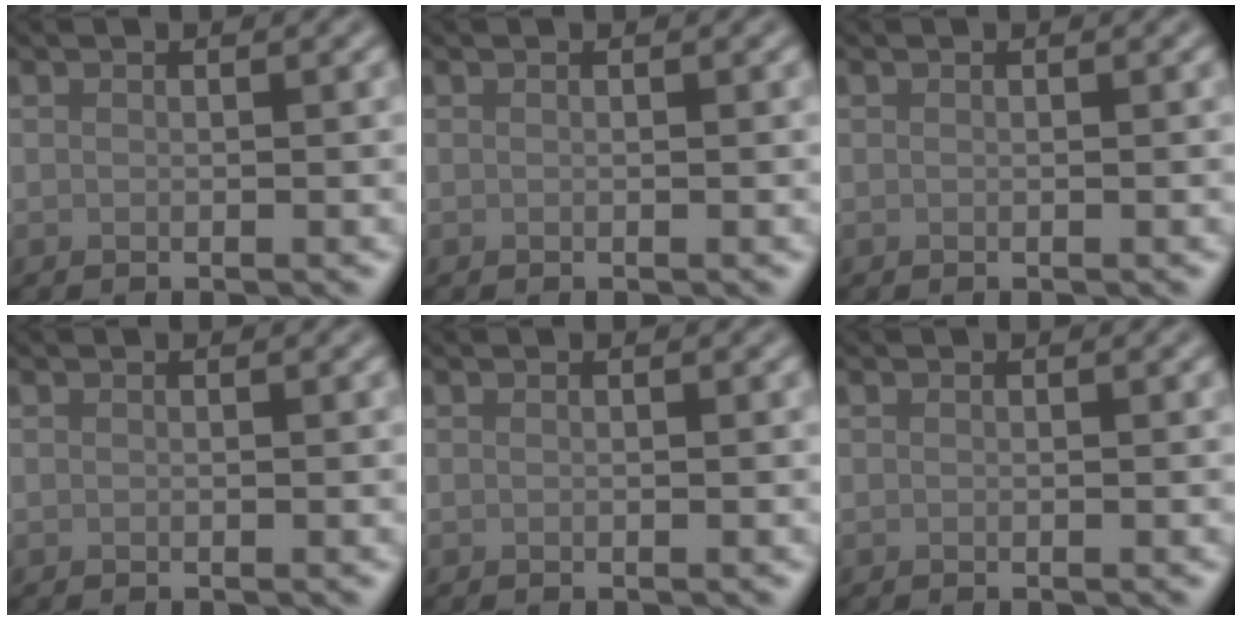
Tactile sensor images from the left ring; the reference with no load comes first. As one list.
[{"total": 0.0}, {"total": 0.0}, {"total": 0.0}, {"total": 0.0}, {"total": 0.0}]